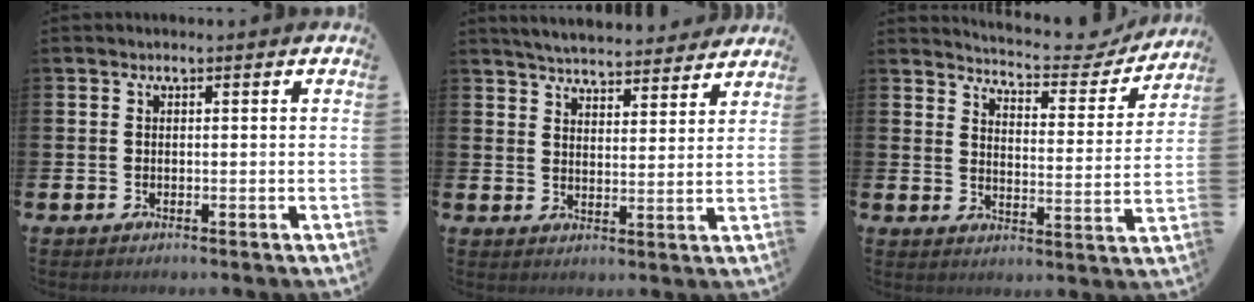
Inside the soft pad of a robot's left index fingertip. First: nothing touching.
{"total": 5.3, "force": [5.2, 0.6, 0.5], "torque": [-0.019, -0.039, 0.090]}
{"total": 5.5, "force": [5.3, 0.8, 1.0], "torque": [-0.034, -0.047, 0.085]}